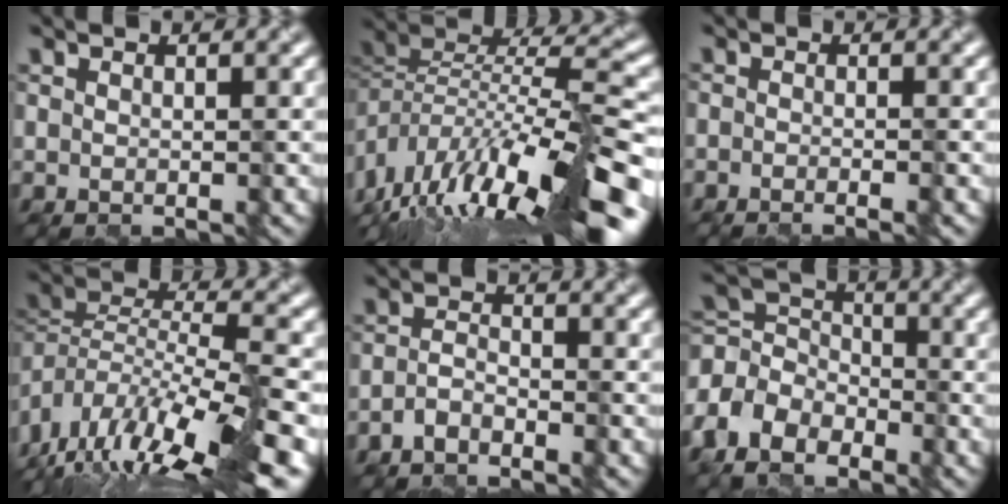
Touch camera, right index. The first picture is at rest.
{"total": 14.6, "force": [-6.8, 3.6, 12.5], "torque": [-0.209, 0.031, -0.115]}
{"total": 2.2, "force": [-1.3, 0.9, 1.5], "torque": [0.000, -0.004, -0.023]}
{"total": 14.7, "force": [-9.6, 4.0, 10.5], "torque": [-0.167, 0.040, -0.153]}
{"total": 1.9, "force": [-1.5, 0.6, 0.9], "torque": [-0.022, 0.003, -0.032]}
{"total": 6.4, "force": [-3.9, 4.4, 2.6], "torque": [-0.068, 0.004, -0.091]}